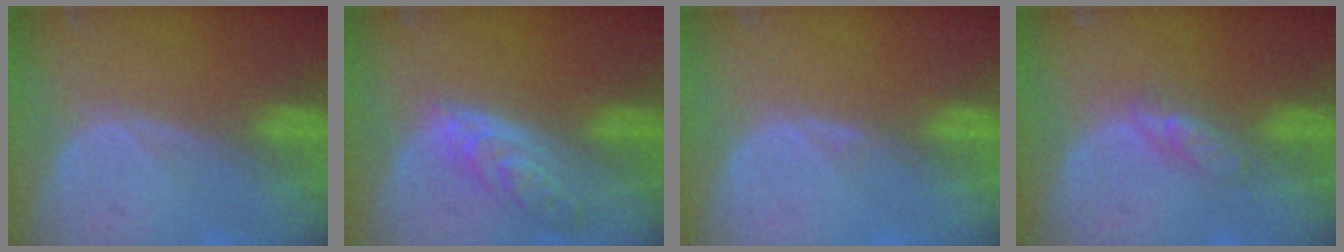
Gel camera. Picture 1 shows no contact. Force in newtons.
{"total": 5.6, "press": 5.1, "slide": 2.2}
{"total": 0.6, "press": 0.4, "slide": 0.5}
{"total": 3.1, "press": 3.0, "slide": 0.3}